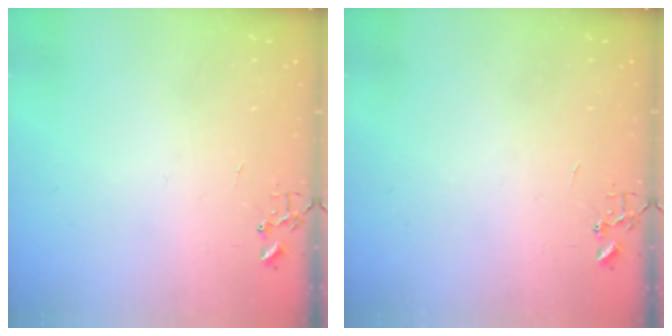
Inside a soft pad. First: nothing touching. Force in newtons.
{"total": 0.0}